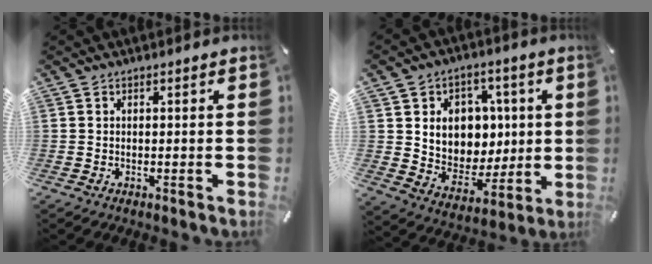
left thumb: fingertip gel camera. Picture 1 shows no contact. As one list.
[{"total": 11.0, "force": [2.8, 10.2, 3.2], "torque": [-0.048, -0.031, 0.062]}]